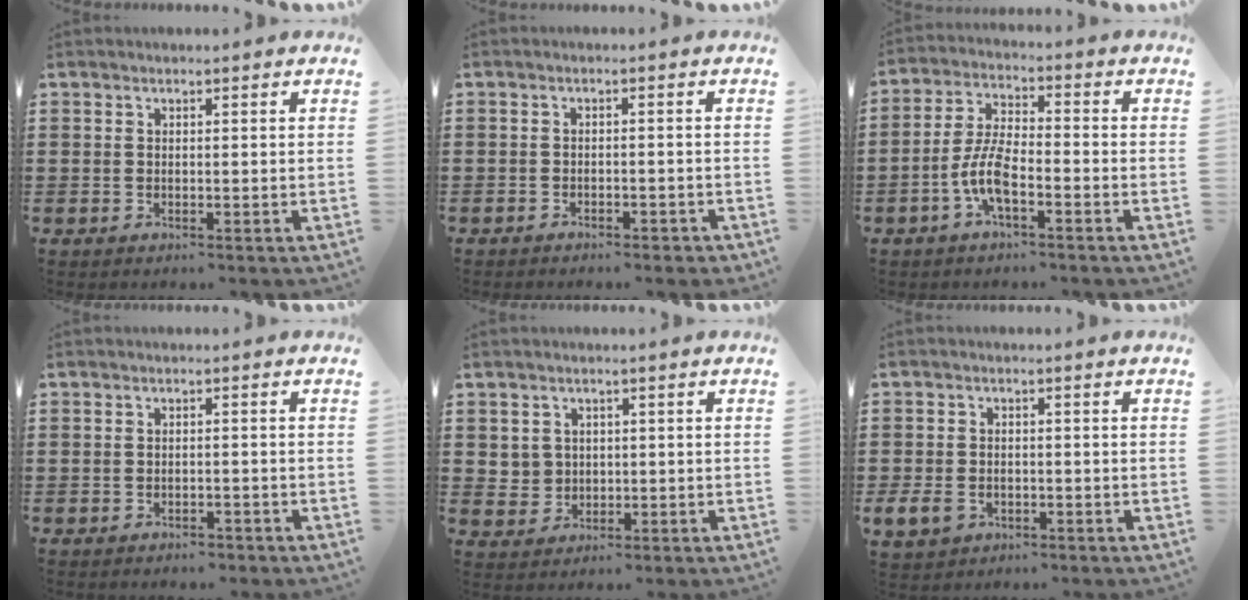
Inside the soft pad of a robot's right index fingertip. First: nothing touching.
{"total": 1.5, "force": [-1.5, 0.3, 0.2], "torque": [-0.011, 0.001, -0.031]}
{"total": 7.0, "force": [-3.1, 2.3, 5.8], "torque": [-0.146, -0.008, -0.066]}
{"total": 1.3, "force": [-1.2, 0.3, 0.1], "torque": [-0.009, 0.000, -0.027]}
{"total": 2.5, "force": [1.2, 2.2, 0.4], "torque": [-0.018, 0.009, 0.023]}
{"total": 2.8, "force": [-1.3, 2.2, 1.3], "torque": [-0.041, -0.006, -0.028]}